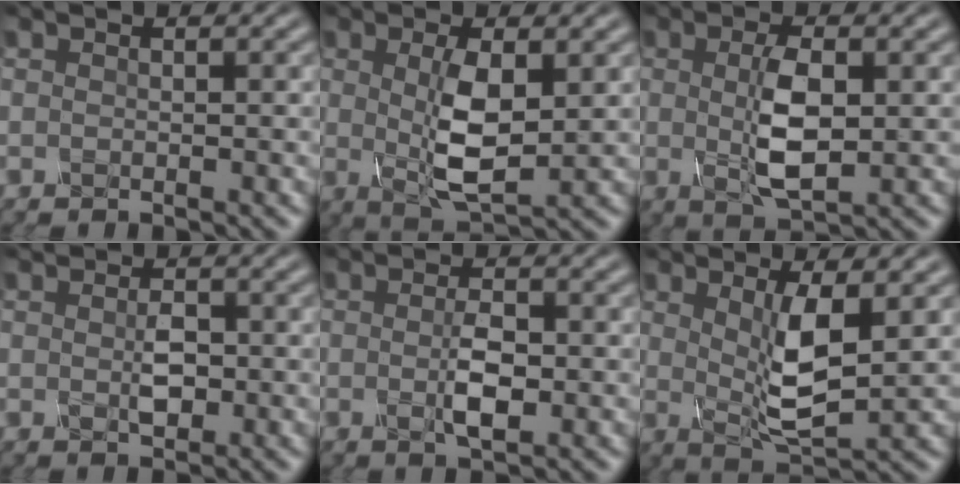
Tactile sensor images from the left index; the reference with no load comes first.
{"total": 4.5, "force": [0.5, 1.3, 4.3], "torque": [-0.094, -0.004, 0.012]}
{"total": 4.1, "force": [0.3, 1.2, 3.9], "torque": [-0.088, 0.002, 0.009]}
{"total": 1.2, "force": [0.1, 0.7, 1.0], "torque": [-0.028, 0.002, 0.003]}
{"total": 2.3, "force": [-0.2, 0.6, 2.2], "torque": [-0.050, 0.001, -0.004]}
{"total": 4.3, "force": [0.9, 0.9, 4.0], "torque": [-0.080, -0.006, 0.022]}